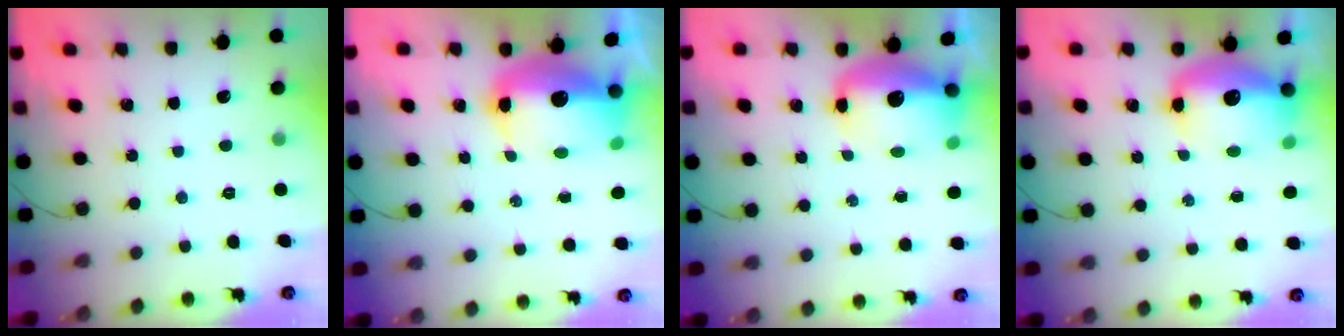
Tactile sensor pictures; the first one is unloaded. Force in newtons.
{"total": 12.5, "press": 12.2, "slide": 2.7}
{"total": 14.1, "press": 13.8, "slide": 3.3}
{"total": 13.0, "press": 12.6, "slide": 3.1}